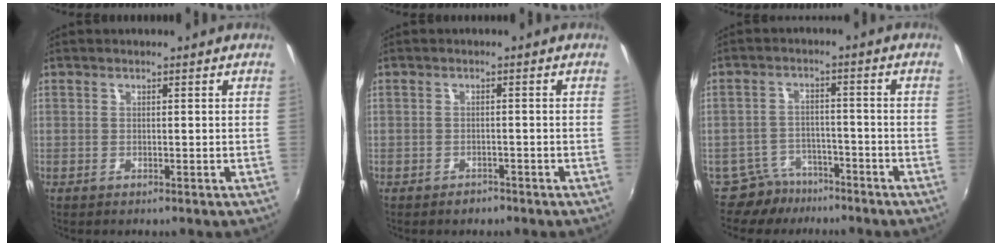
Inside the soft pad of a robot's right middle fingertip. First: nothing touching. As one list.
[{"total": 1.7, "force": [-1.3, 1.1, 0.2], "torque": [-0.007, 0.000, -0.020]}, {"total": 6.3, "force": [-5.1, 3.6, 0.1], "torque": [-0.011, 0.016, -0.081]}]